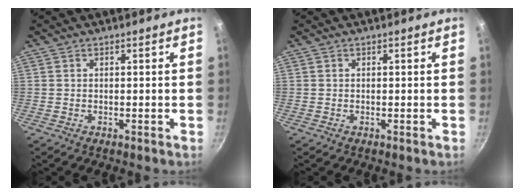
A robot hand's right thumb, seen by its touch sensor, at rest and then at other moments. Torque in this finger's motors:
{"motor_torque": [0.23, 0.01, 0.26, 0.08, 0.02]}